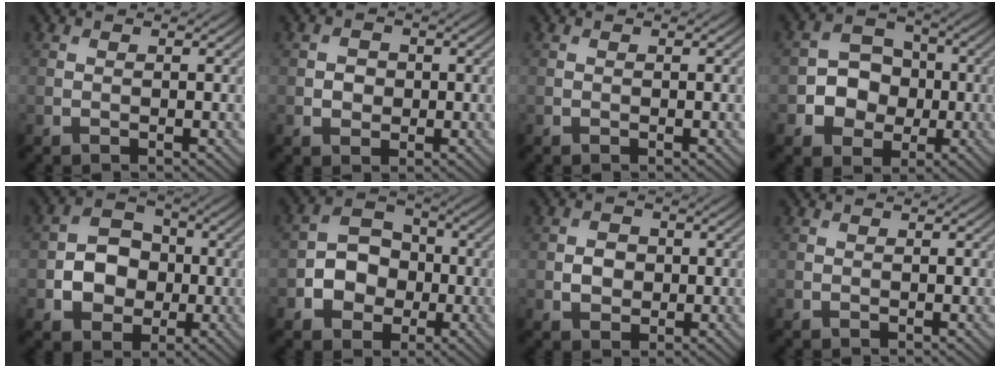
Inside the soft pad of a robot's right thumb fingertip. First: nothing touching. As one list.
[{"total": 1.9, "force": [-0.1, 1.7, 0.8], "torque": [-0.013, -0.003, -0.007]}, {"total": 0.0}, {"total": 6.2, "force": [-1.1, 5.3, 2.9], "torque": [-0.043, 0.004, -0.040]}, {"total": 6.7, "force": [-1.0, 5.5, 3.7], "torque": [-0.069, 0.004, -0.031]}, {"total": 6.3, "force": [-1.7, 5.1, 3.2], "torque": [-0.058, 0.005, -0.044]}, {"total": 2.6, "force": [-0.2, 2.1, 1.4], "torque": [-0.027, -0.002, -0.007]}, {"total": 0.0}]